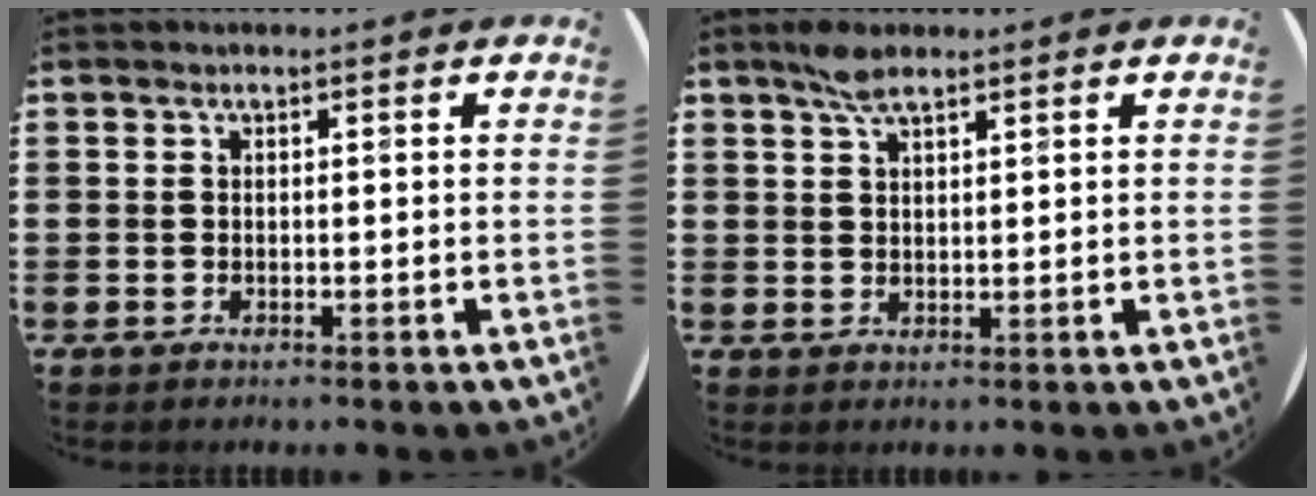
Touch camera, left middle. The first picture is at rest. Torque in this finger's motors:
{"motor_torque": [0.36, 0.21, 0.25, 0.08]}